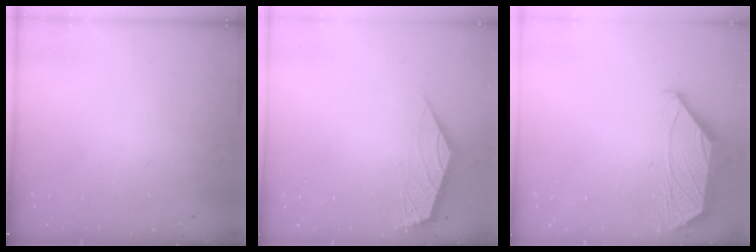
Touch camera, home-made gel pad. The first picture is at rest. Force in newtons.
{"total": 2.1, "press": 2.0, "slide": 0.7}
{"total": 1.8, "press": 1.6, "slide": 0.8}